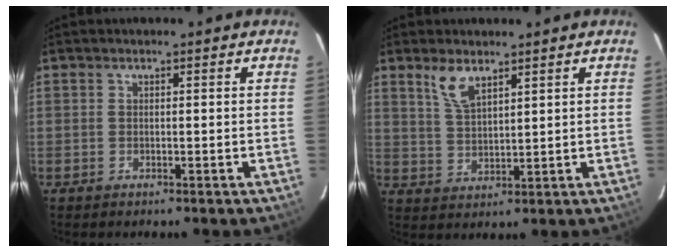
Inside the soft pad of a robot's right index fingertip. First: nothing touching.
{"total": 5.4, "force": [3.7, 2.0, 3.4], "torque": [-0.067, 0.001, 0.079]}